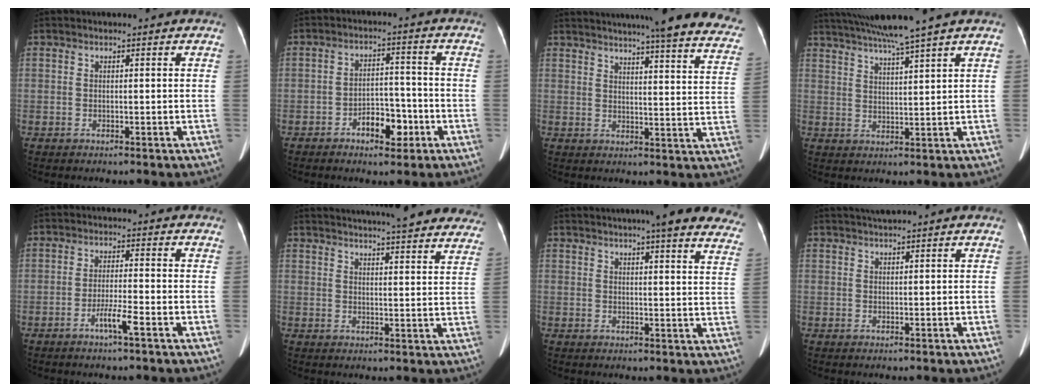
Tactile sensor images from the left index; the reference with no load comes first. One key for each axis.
{"total": 5.8, "fx": -3.1, "fy": 2.9, "fz": 3.9, "tx": -0.059, "ty": 0.016, "tz": -0.049}
{"total": 29.8, "fx": 26.4, "fy": 2.2, "fz": 13.8, "tx": -0.174, "ty": -0.062, "tz": 0.302}
{"total": 9.3, "fx": 7.8, "fy": -1.9, "fz": 4.7, "tx": -0.080, "ty": 0.008, "tz": 0.127}
{"total": 3.6, "fx": -2.1, "fy": -0.4, "fz": 2.9, "tx": -0.055, "ty": -0.005, "tz": -0.044}
{"total": 29.0, "fx": 26.4, "fy": 3.9, "fz": 11.3, "tx": -0.176, "ty": -0.038, "tz": 0.311}
{"total": 21.3, "fx": 18.5, "fy": 2.1, "fz": 10.3, "tx": -0.123, "ty": -0.019, "tz": 0.203}
{"total": 2.5, "fx": 2.2, "fy": -0.5, "fz": 1.0, "tx": -0.013, "ty": 0.017, "tz": 0.043}